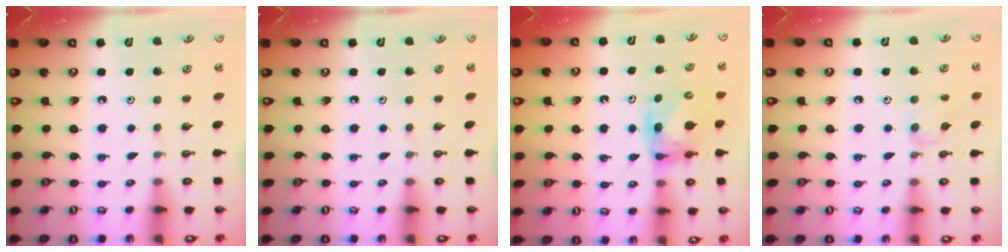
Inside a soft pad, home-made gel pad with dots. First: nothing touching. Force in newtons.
{"total": 0.0}
{"total": 6.2, "press": 6.2, "slide": 0.4}
{"total": 6.2, "press": 6.1, "slide": 0.8}